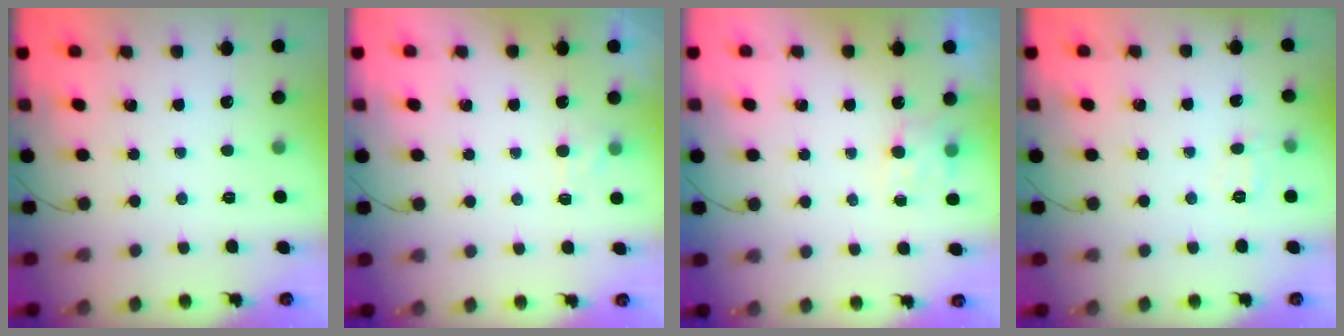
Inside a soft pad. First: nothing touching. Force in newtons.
{"total": 2.0, "press": 1.6, "slide": 1.2}
{"total": 5.3, "press": 5.2, "slide": 1.1}
{"total": 6.6, "press": 6.4, "slide": 1.5}